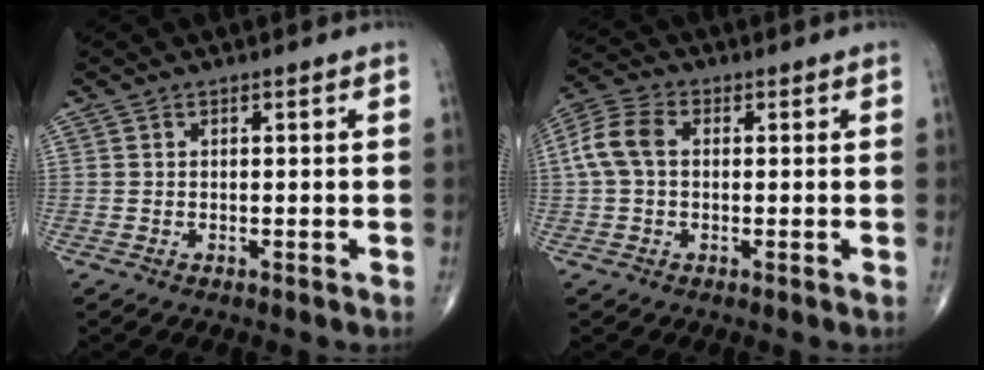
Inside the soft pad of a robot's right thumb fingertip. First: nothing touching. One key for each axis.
{"total": 7.2, "fx": 0.6, "fy": 4.8, "fz": 5.3, "tx": -0.120, "ty": 0.024, "tz": 0.007}